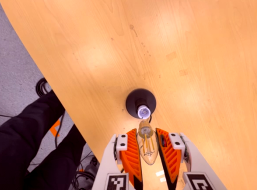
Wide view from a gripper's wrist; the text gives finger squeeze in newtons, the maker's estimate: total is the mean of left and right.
{"total": 13.7, "left": 13.9, "right": 13.4}